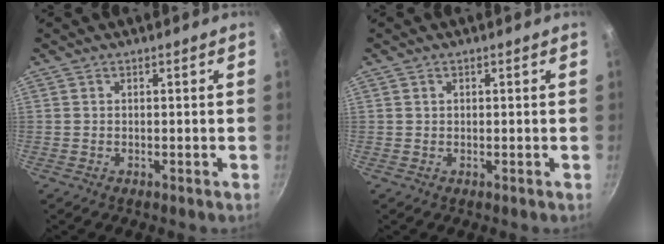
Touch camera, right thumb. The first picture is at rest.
{"total": 0.7, "force": [0.2, 0.6, 0.2], "torque": [-0.001, 0.004, 0.003]}